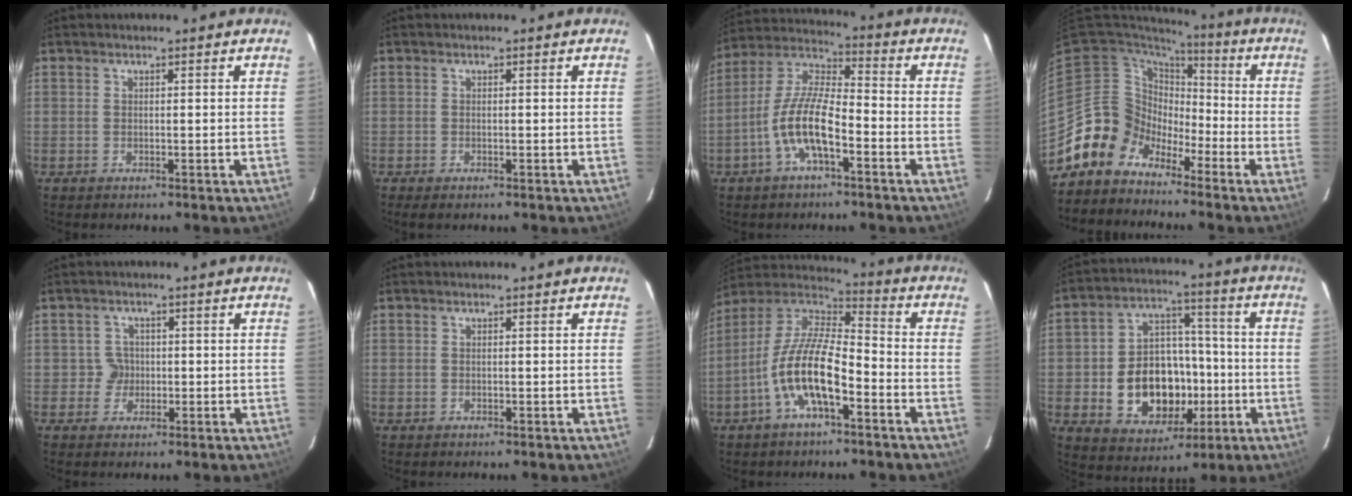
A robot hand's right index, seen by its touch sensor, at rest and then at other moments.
{"total": 0.9, "force": [-0.7, 0.1, 0.6], "torque": [-0.012, -0.003, -0.010]}
{"total": 11.3, "force": [-4.8, 3.5, 9.6], "torque": [-0.205, 0.006, -0.094]}
{"total": 10.1, "force": [-6.0, 8.2, 0.2], "torque": [-0.017, 0.042, -0.121]}
{"total": 2.7, "force": [-0.3, 2.7, -0.3], "torque": [0.011, 0.013, -0.003]}
{"total": 0.0}
{"total": 14.2, "force": [-5.9, 4.8, 12.0], "torque": [-0.241, 0.001, -0.117]}
{"total": 16.5, "force": [-3.8, 12.0, 10.7], "torque": [-0.221, 0.025, -0.038]}